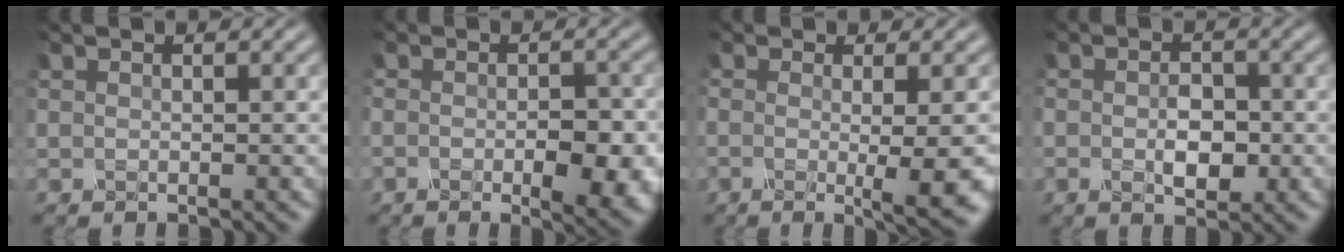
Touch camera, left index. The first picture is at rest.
{"total": 5.4, "force": [-1.6, 2.1, 4.7], "torque": [-0.066, -0.012, -0.021]}
{"total": 4.8, "force": [-1.0, 0.4, 4.7], "torque": [-0.065, -0.008, -0.017]}
{"total": 3.2, "force": [-1.1, 1.8, 2.4], "torque": [-0.042, -0.004, -0.019]}